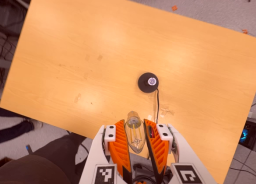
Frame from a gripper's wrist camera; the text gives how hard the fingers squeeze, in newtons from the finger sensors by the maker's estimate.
{"total": 11.4, "left": 11.7, "right": 11.1}